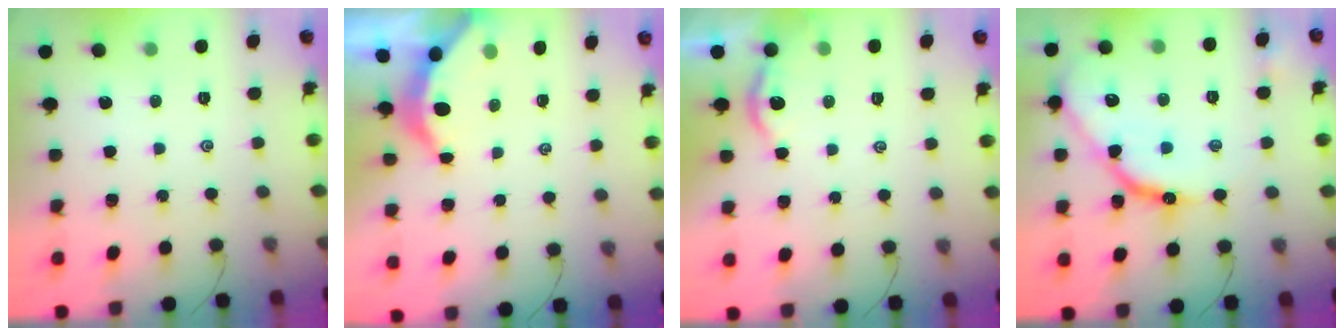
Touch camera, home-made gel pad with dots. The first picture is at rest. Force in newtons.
{"total": 3.8, "press": 3.7, "slide": 0.5}
{"total": 4.6, "press": 4.6, "slide": 0.6}
{"total": 13.3, "press": 13.3, "slide": 1.0}